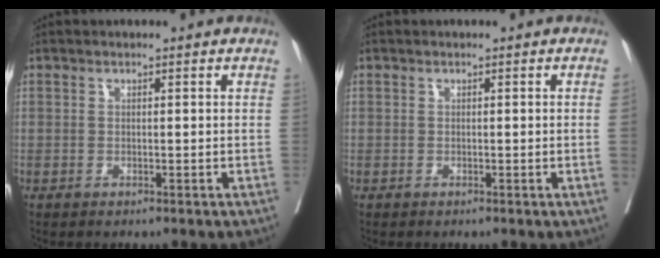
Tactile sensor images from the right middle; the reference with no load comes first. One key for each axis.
{"total": 1.2, "fx": -0.1, "fy": -0.5, "fz": 1.1, "tx": -0.013, "ty": 0.002, "tz": 0.001}